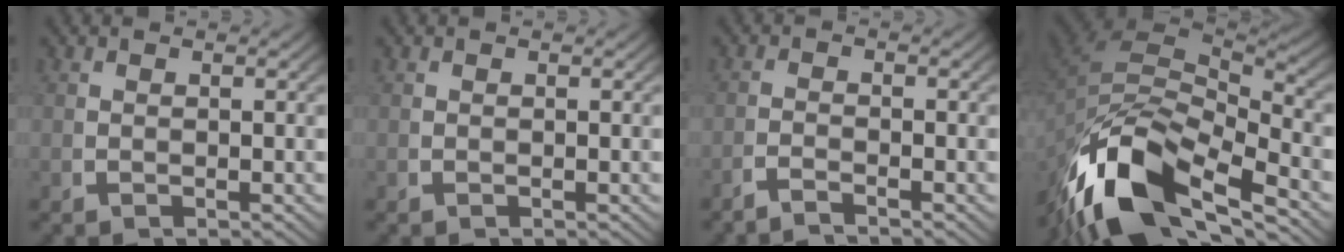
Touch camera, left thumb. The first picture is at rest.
{"total": 0.0}
{"total": 1.7, "force": [-1.7, 0.0, 0.3], "torque": [-0.002, -0.003, -0.039]}
{"total": 16.3, "force": [-3.5, 9.5, 12.8], "torque": [-0.265, -0.043, -0.030]}